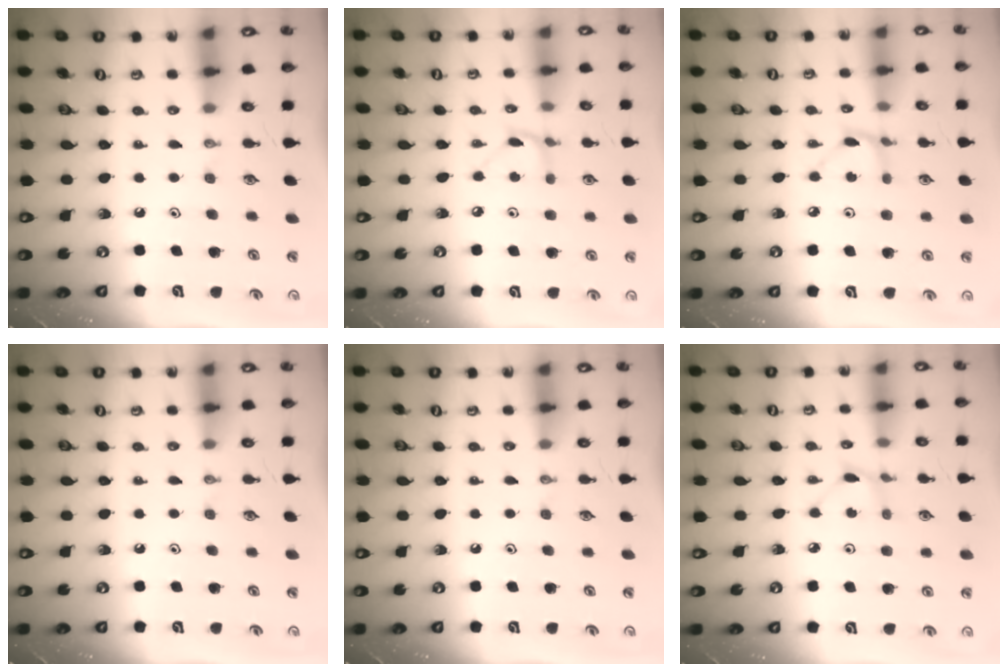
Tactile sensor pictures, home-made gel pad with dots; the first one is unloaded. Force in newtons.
{"total": 4.2, "press": 4.2, "slide": 0.3}
{"total": 3.4, "press": 3.4, "slide": 0.3}
{"total": 0.0}
{"total": 0.0}
{"total": 2.2, "press": 2.2, "slide": 0.3}